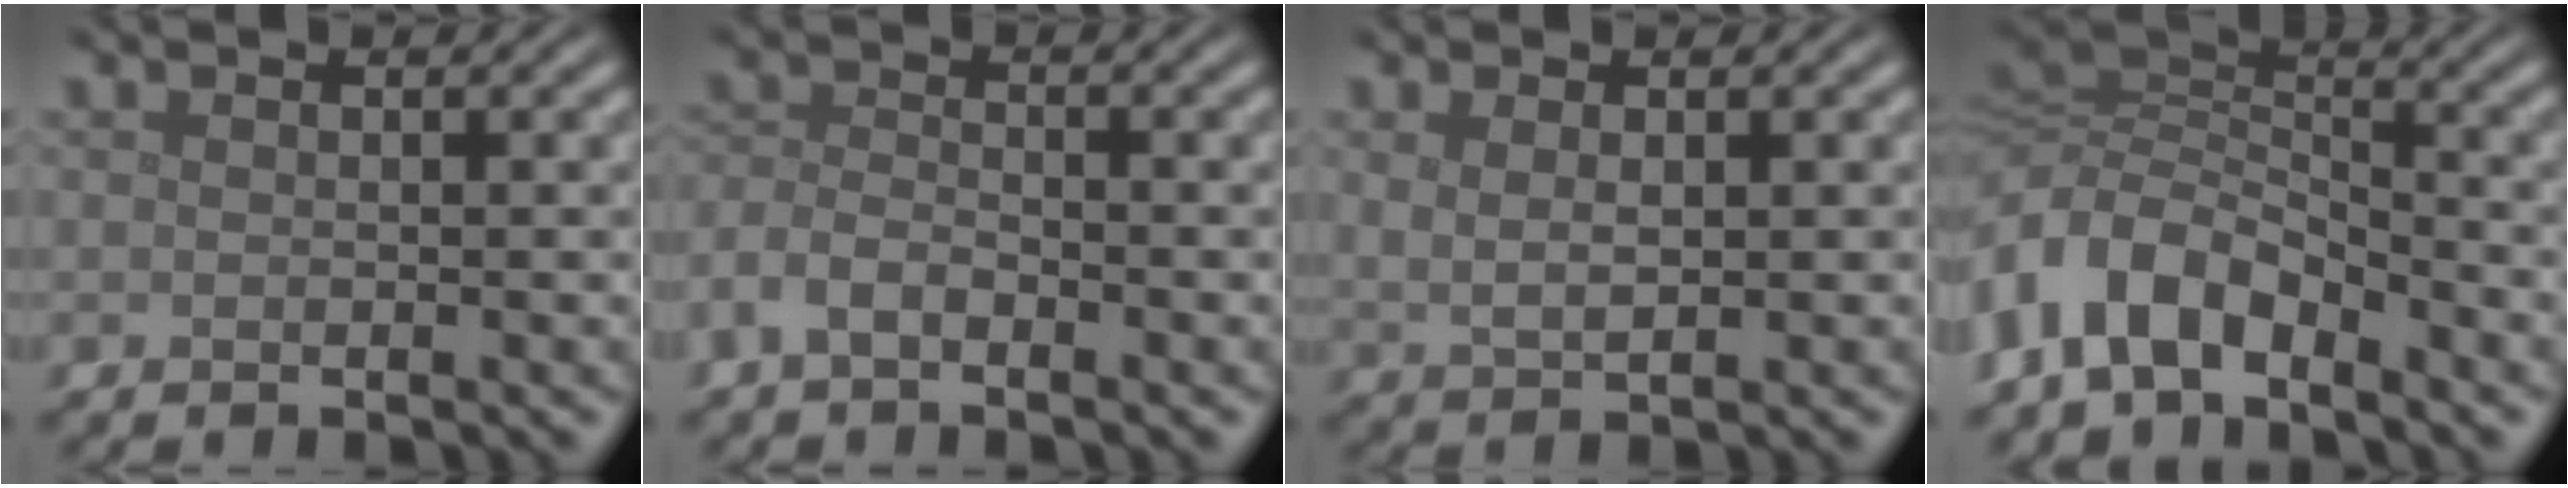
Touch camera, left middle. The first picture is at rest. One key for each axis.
{"total": 2.5, "fx": -1.8, "fy": 1.0, "fz": 1.4, "tx": -0.031, "ty": 0.004, "tz": -0.045}
{"total": 1.7, "fx": 0.8, "fy": 0.6, "fz": 1.3, "tx": -0.028, "ty": -0.006, "tz": 0.020}
{"total": 6.5, "fx": -3.4, "fy": 3.6, "fz": 4.1, "tx": -0.082, "ty": 0.003, "tz": -0.080}